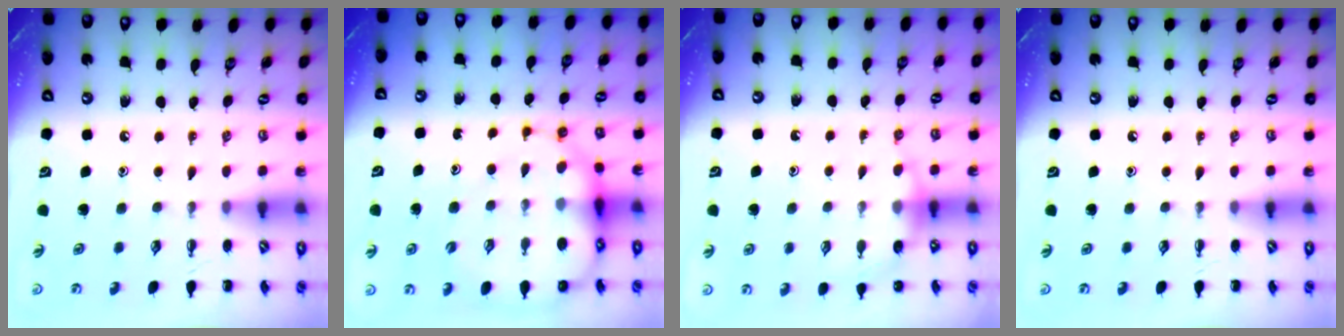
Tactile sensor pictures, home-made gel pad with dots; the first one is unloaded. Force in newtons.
{"total": 17.2, "press": 16.6, "slide": 4.3}
{"total": 7.1, "press": 6.9, "slide": 1.6}
{"total": 0.0}